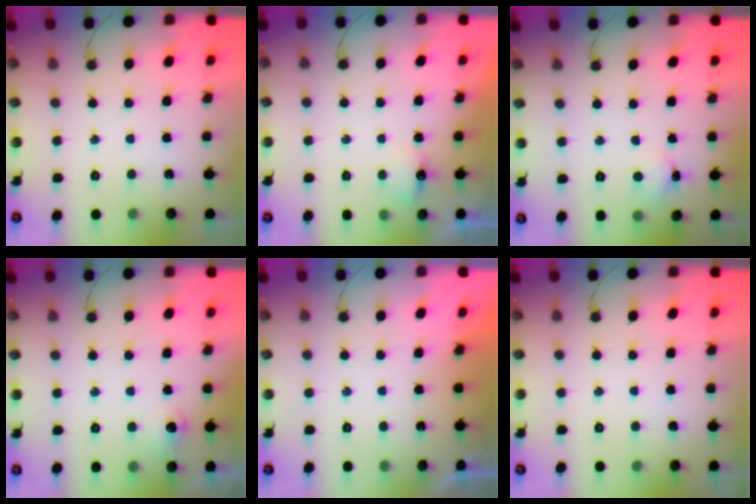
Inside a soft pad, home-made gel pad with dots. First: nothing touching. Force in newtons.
{"total": 4.2, "press": 4.1, "slide": 0.6}
{"total": 2.6, "press": 2.6, "slide": 0.4}
{"total": 5.9, "press": 5.8, "slide": 1.1}
{"total": 0.0}
{"total": 0.0}